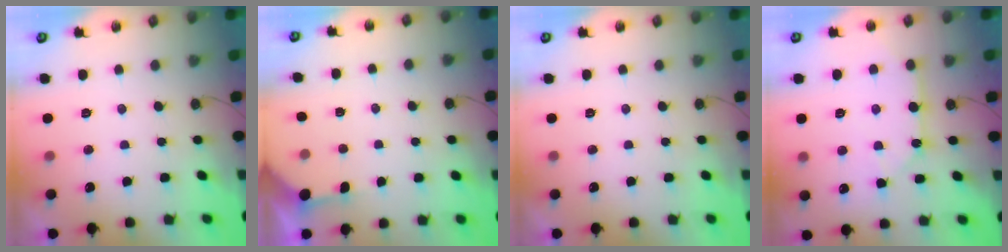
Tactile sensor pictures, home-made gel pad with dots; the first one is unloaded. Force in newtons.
{"total": 2.1, "press": 2.1, "slide": 0.3}
{"total": 0.0}
{"total": 10.9, "press": 10.8, "slide": 1.2}